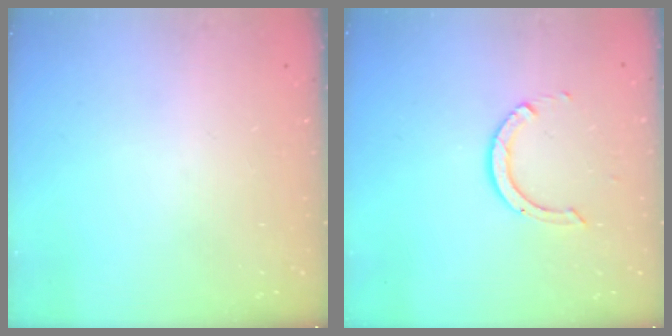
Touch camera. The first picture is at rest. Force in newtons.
{"total": 6.7, "press": 6.7, "slide": 0.5}